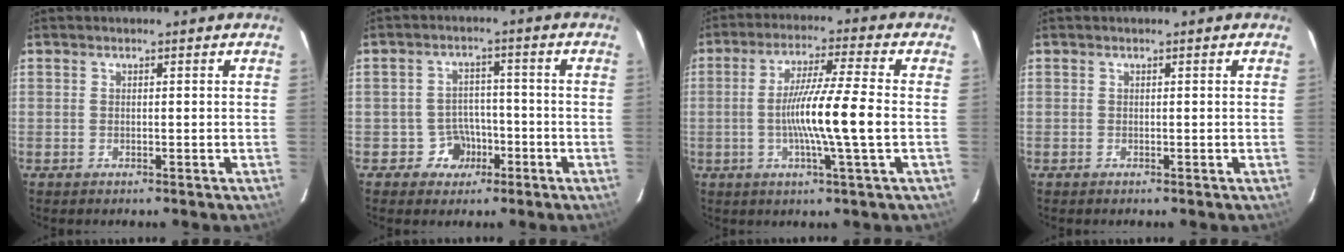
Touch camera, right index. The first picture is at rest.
{"total": 5.1, "force": [-2.5, 4.3, 0.6], "torque": [-0.021, 0.021, -0.034]}
{"total": 11.0, "force": [-1.7, -1.3, 10.7], "torque": [-0.193, -0.006, -0.035]}
{"total": 0.0}